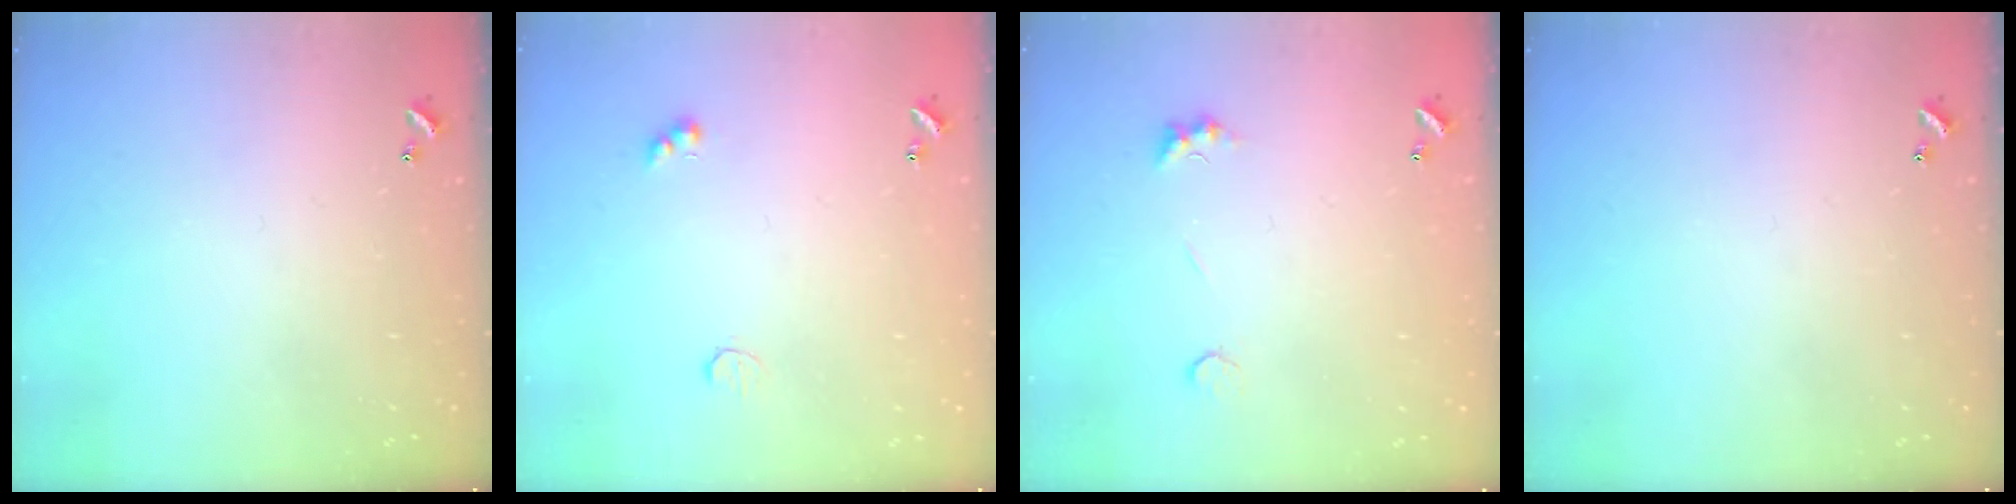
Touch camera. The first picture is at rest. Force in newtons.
{"total": 2.5, "press": 2.4, "slide": 0.7}
{"total": 1.8, "press": 1.7, "slide": 0.4}
{"total": 0.0}